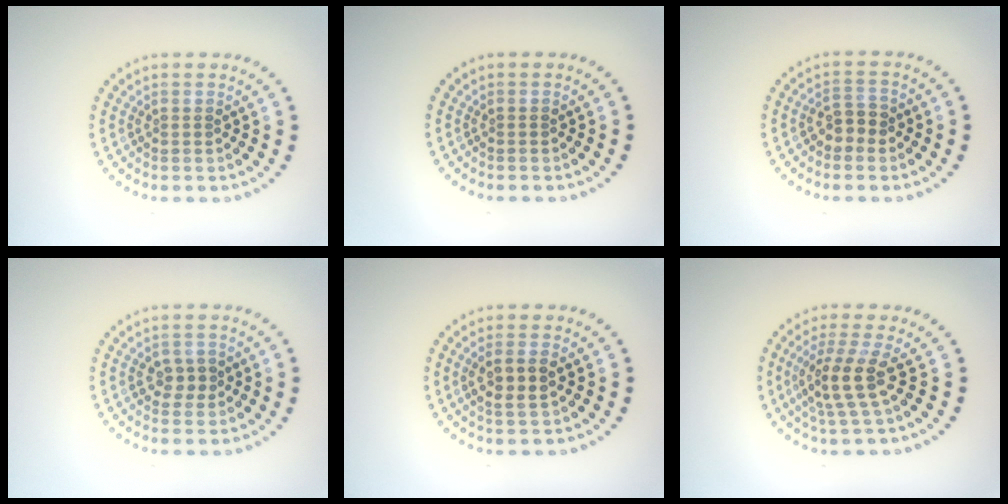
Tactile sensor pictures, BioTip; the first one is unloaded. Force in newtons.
{"total": 0.0}
{"total": 2.1, "press": 2.0, "slide": 0.5}
{"total": 2.1, "press": 2.1, "slide": 0.5}
{"total": 2.6, "press": 2.5, "slide": 0.9}
{"total": 3.7, "press": 3.1, "slide": 2.1}